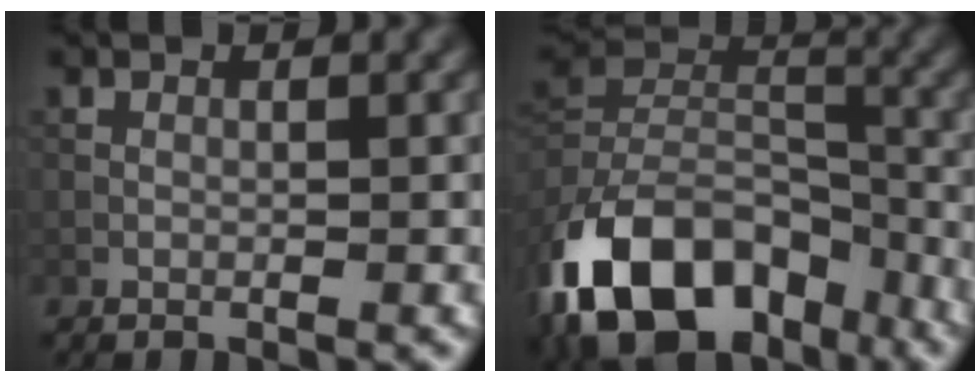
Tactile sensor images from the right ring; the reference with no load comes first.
{"total": 15.2, "force": [-8.9, 9.3, 8.2], "torque": [-0.176, 0.003, -0.165]}